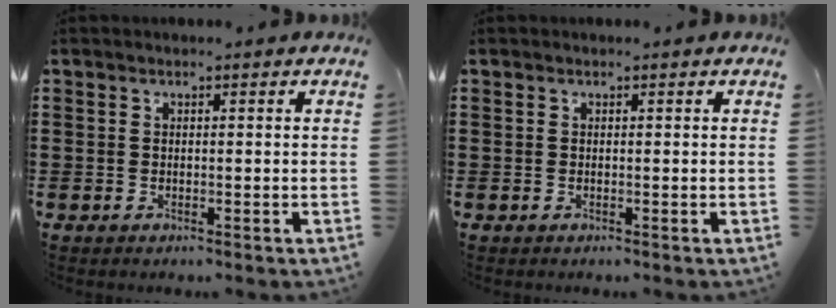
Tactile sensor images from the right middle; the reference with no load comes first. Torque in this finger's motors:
{"motor_torque": [0.01, -0.01, 0.00, 0.00]}